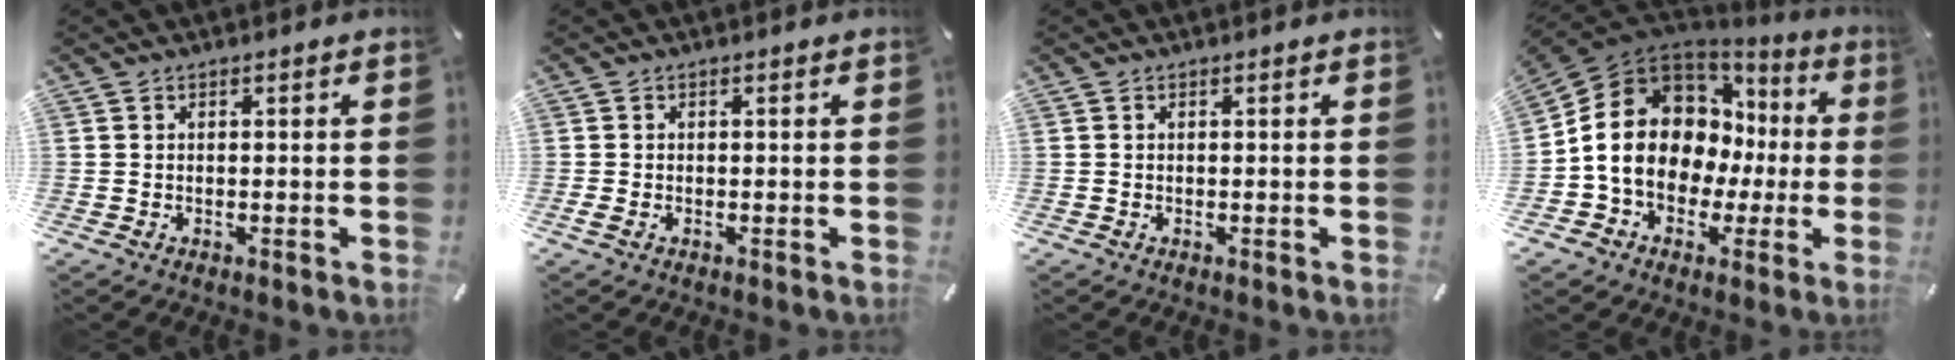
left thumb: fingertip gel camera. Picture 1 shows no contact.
{"total": 0.9, "force": [-0.3, 0.3, 0.8], "torque": [-0.013, -0.001, -0.005]}
{"total": 0.0}
{"total": 16.2, "force": [-0.1, 13.5, 9.0], "torque": [-0.183, -0.005, -0.001]}